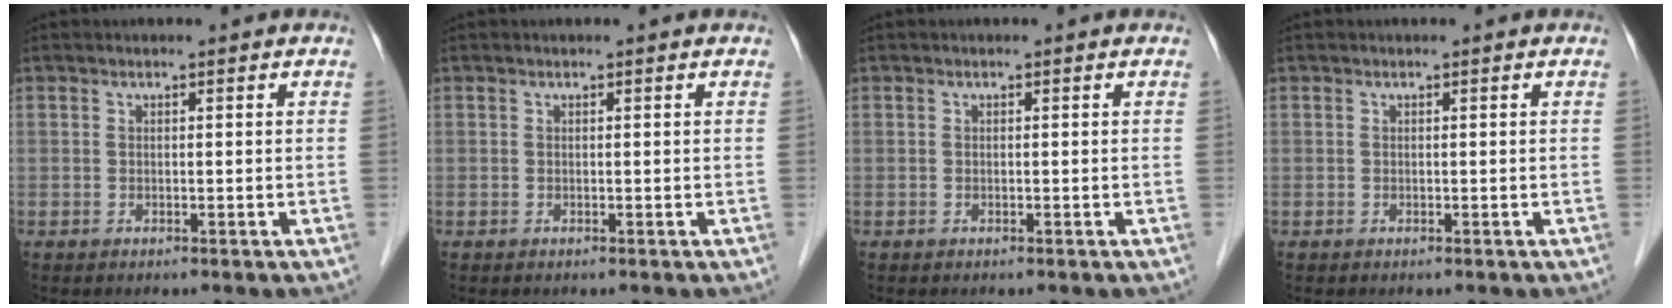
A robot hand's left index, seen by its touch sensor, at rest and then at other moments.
{"total": 0.0}
{"total": 0.0}
{"total": 0.0}